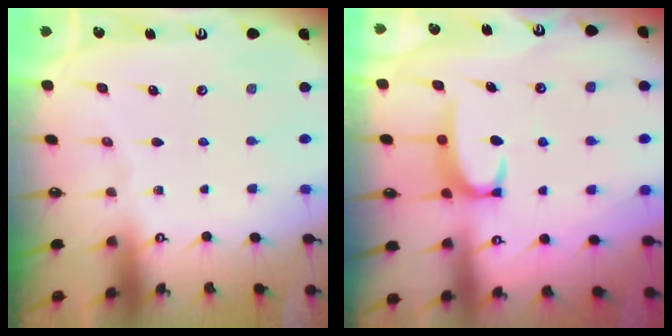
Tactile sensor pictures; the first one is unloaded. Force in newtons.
{"total": 3.5, "press": 3.4, "slide": 0.6}